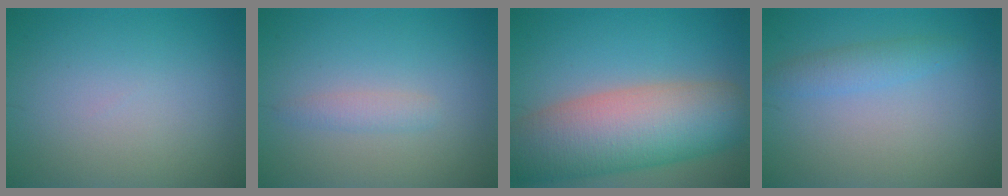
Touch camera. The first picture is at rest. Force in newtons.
{"total": 1.4, "press": 1.4, "slide": 0.1}
{"total": 11.6, "press": 11.6, "slide": 0.8}
{"total": 2.0, "press": 1.9, "slide": 0.2}